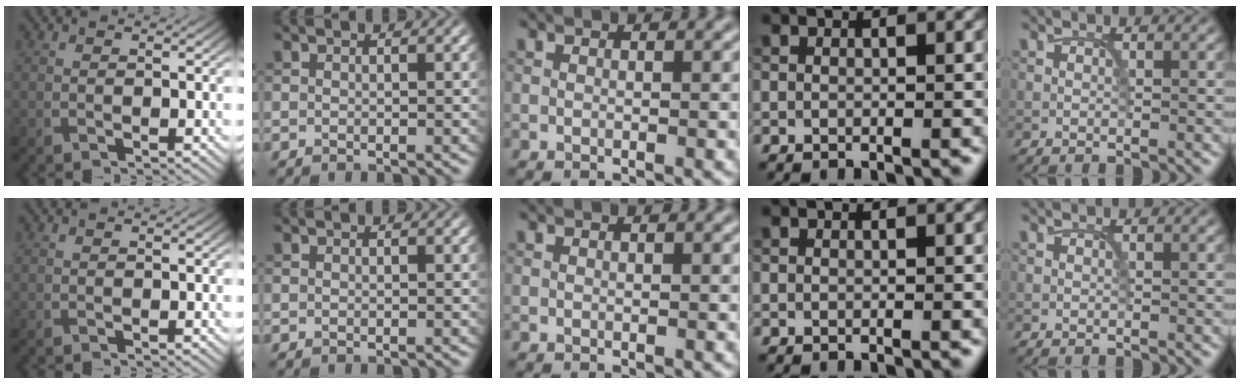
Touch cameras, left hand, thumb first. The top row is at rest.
{}